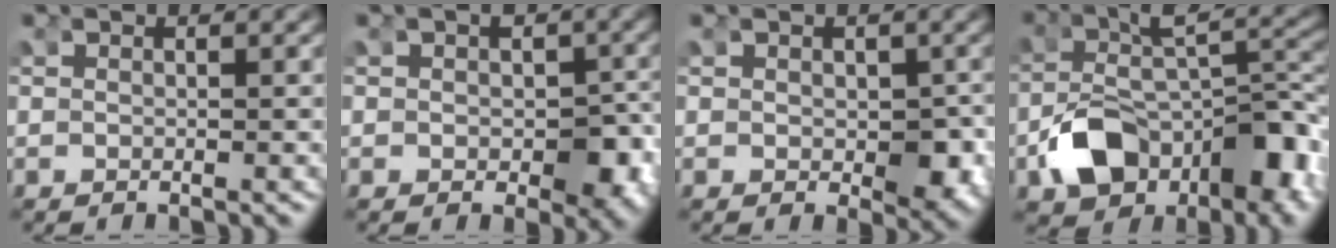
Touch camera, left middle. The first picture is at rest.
{"total": 4.5, "force": [-1.1, 3.3, 2.9], "torque": [-0.038, -0.016, -0.008]}
{"total": 3.1, "force": [-0.7, 2.1, 2.2], "torque": [-0.026, -0.016, -0.003]}
{"total": 9.0, "force": [-3.7, 5.1, 6.5], "torque": [-0.116, -0.014, -0.055]}